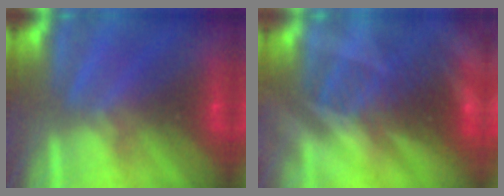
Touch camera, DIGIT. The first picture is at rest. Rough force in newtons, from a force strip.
{"total": 2.9}